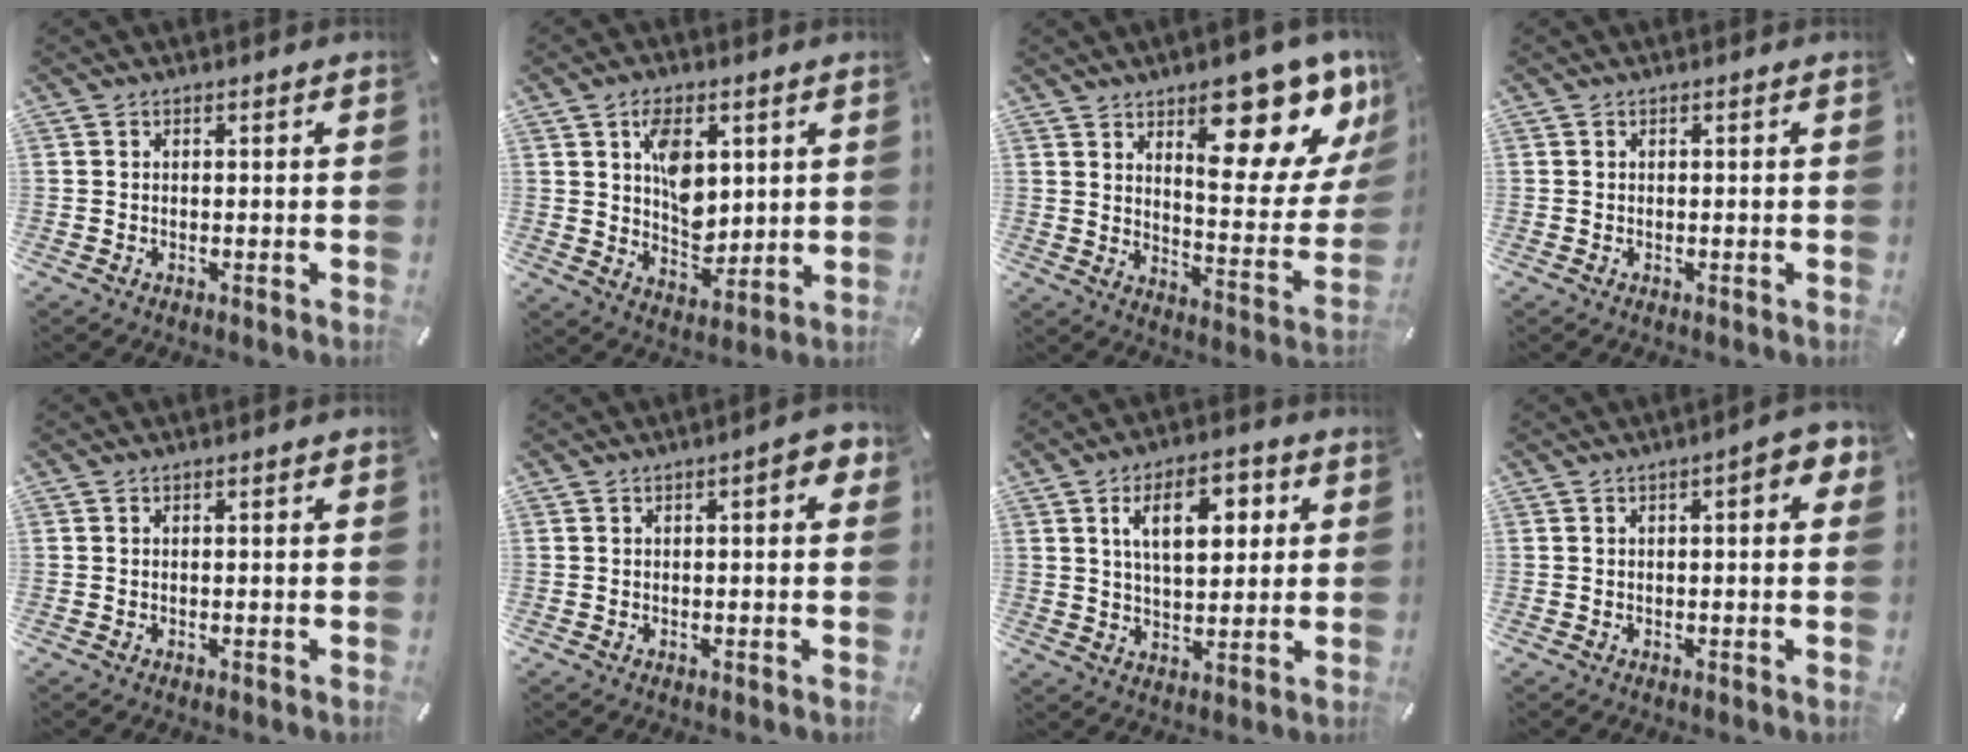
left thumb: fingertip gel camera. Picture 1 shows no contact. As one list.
[{"total": 10.0, "force": [3.0, 6.8, 6.7], "torque": [-0.094, -0.005, 0.054]}, {"total": 20.1, "force": [12.9, 7.7, 13.3], "torque": [-0.160, -0.104, 0.208]}, {"total": 0.0}, {"total": 0.0}, {"total": 4.4, "force": [1.0, 1.4, 4.0], "torque": [-0.052, -0.001, 0.011]}, {"total": 11.8, "force": [4.3, 6.4, 8.9], "torque": [-0.137, -0.001, 0.069]}, {"total": 5.5, "force": [1.3, 1.7, 5.0], "torque": [-0.063, -0.002, 0.016]}]